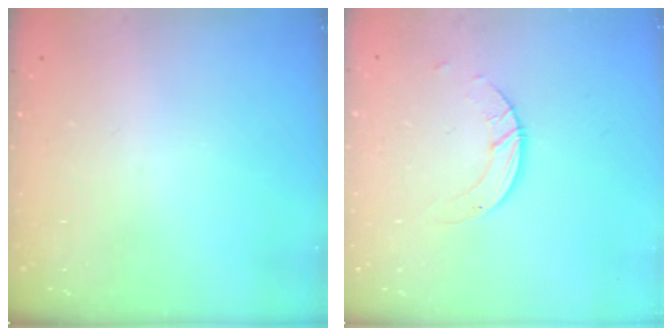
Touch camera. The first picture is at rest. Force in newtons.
{"total": 3.6, "press": 3.6, "slide": 0.2}